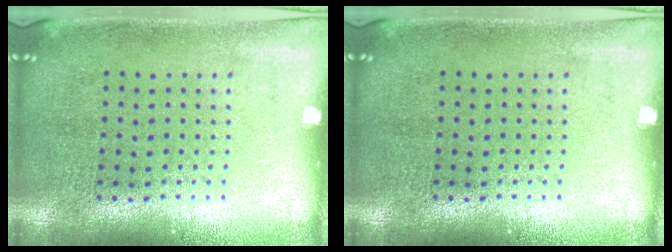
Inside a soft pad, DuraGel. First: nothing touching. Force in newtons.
{"total": 0.0}